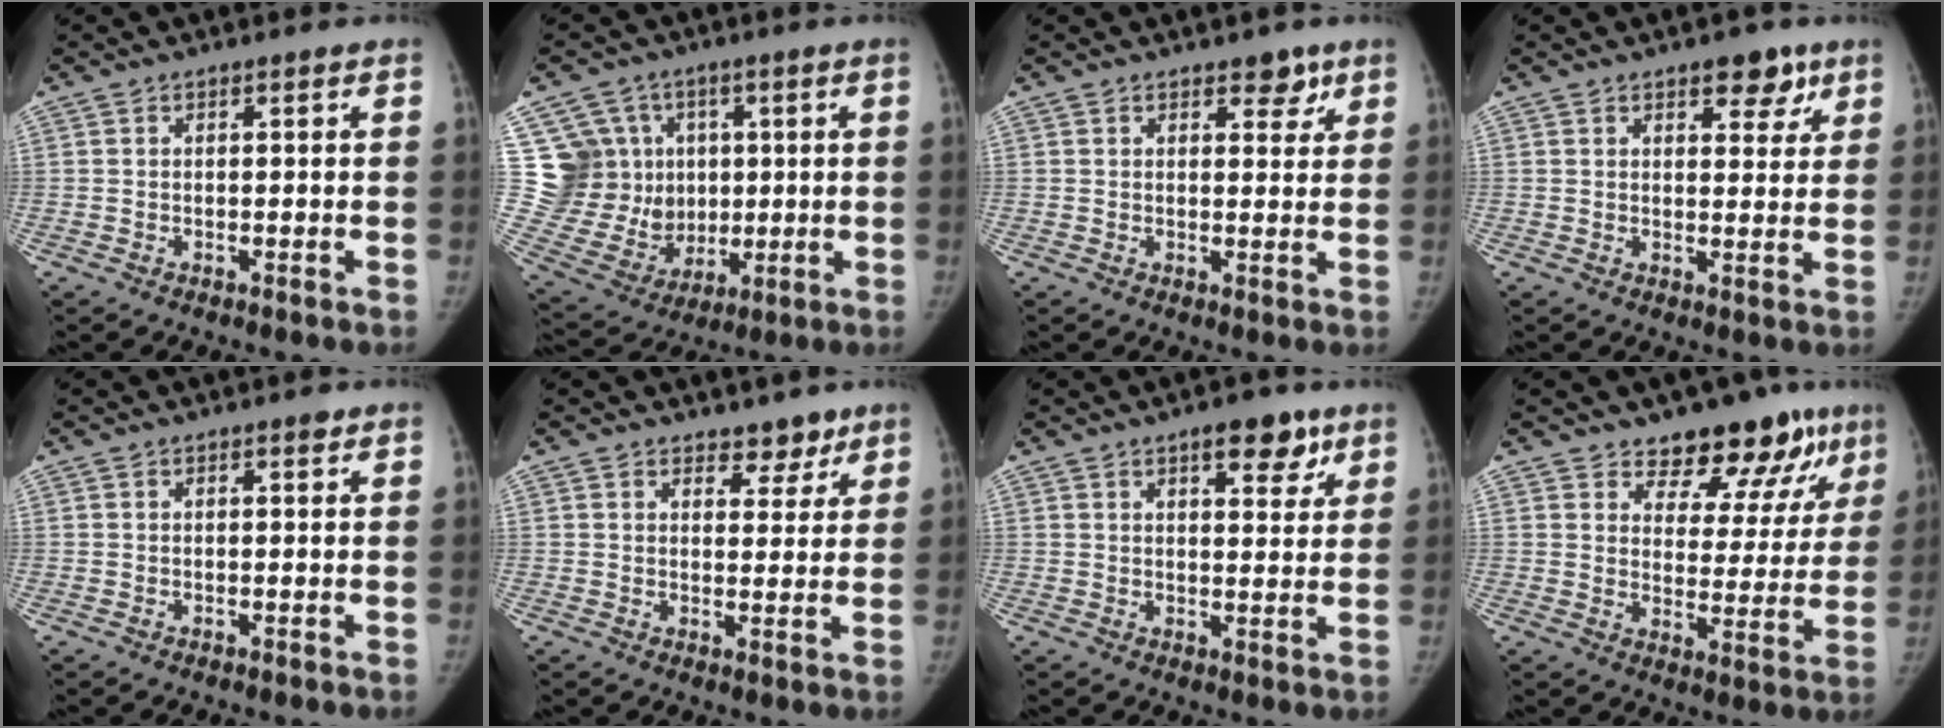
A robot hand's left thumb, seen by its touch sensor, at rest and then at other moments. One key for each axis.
{"total": 15.0, "fx": 3.5, "fy": 13.6, "fz": 5.1, "tx": -0.049, "ty": 0.010, "tz": 0.090}
{"total": 3.4, "fx": 2.2, "fy": 1.9, "fz": 1.7, "tx": 0.005, "ty": -0.011, "tz": 0.027}
{"total": 5.7, "fx": 3.5, "fy": 3.0, "fz": 3.3, "tx": -0.008, "ty": -0.016, "tz": 0.043}
{"total": 0.7, "fx": 0.4, "fy": 0.3, "fz": 0.4, "tx": -0.005, "ty": -0.002, "tz": 0.005}
{"total": 4.2, "fx": 3.3, "fy": 2.3, "fz": 1.3, "tx": 0.013, "ty": -0.022, "tz": 0.047}
{"total": 7.3, "fx": 4.4, "fy": 3.2, "fz": 4.9, "tx": -0.035, "ty": -0.019, "tz": 0.056}
{"total": 13.8, "fx": 10.1, "fy": 7.2, "fz": 6.0, "tx": -0.012, "ty": -0.062, "tz": 0.127}